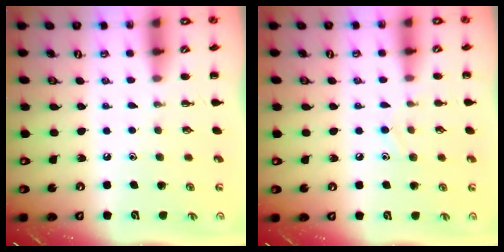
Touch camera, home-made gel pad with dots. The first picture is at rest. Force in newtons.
{"total": 7.2, "press": 6.8, "slide": 2.4}